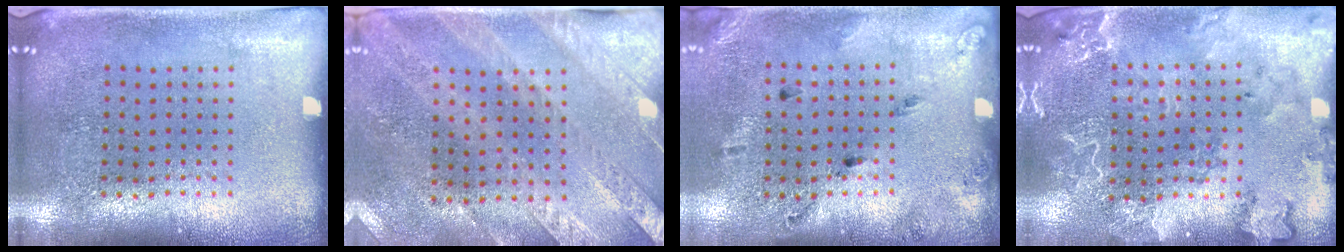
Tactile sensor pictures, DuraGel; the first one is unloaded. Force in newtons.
{"total": 2.4, "press": 2.1, "slide": 1.2}
{"total": 1.8, "press": 1.1, "slide": 1.5}
{"total": 2.5, "press": 2.4, "slide": 0.8}